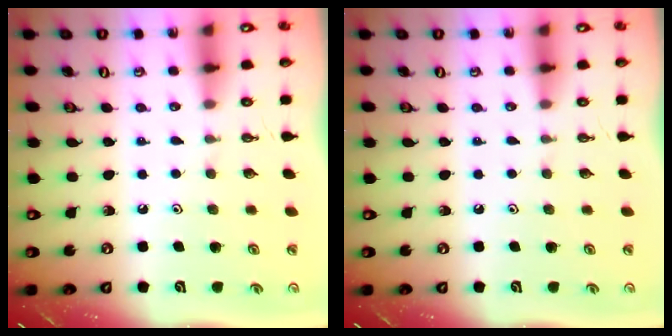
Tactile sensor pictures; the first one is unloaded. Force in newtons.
{"total": 0.0}